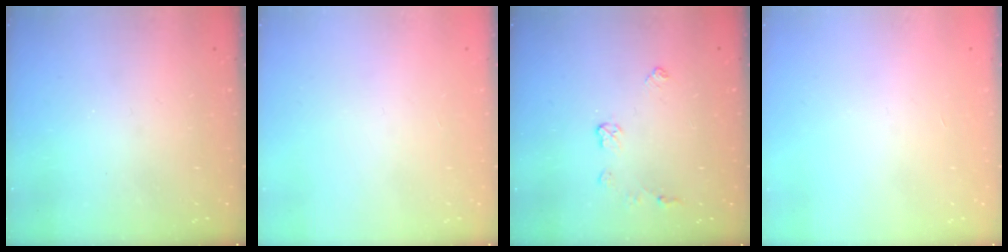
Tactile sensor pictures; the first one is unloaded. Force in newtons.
{"total": 0.0}
{"total": 5.3, "press": 5.2, "slide": 0.8}
{"total": 0.0}